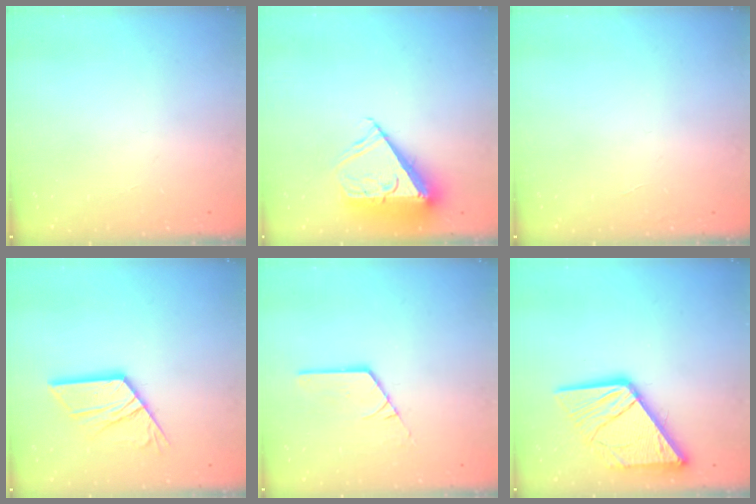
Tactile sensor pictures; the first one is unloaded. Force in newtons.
{"total": 10.0, "press": 10.0, "slide": 0.8}
{"total": 0.0}
{"total": 12.8, "press": 12.7, "slide": 1.1}
{"total": 2.5, "press": 2.5, "slide": 0.2}
{"total": 15.2, "press": 15.1, "slide": 1.5}